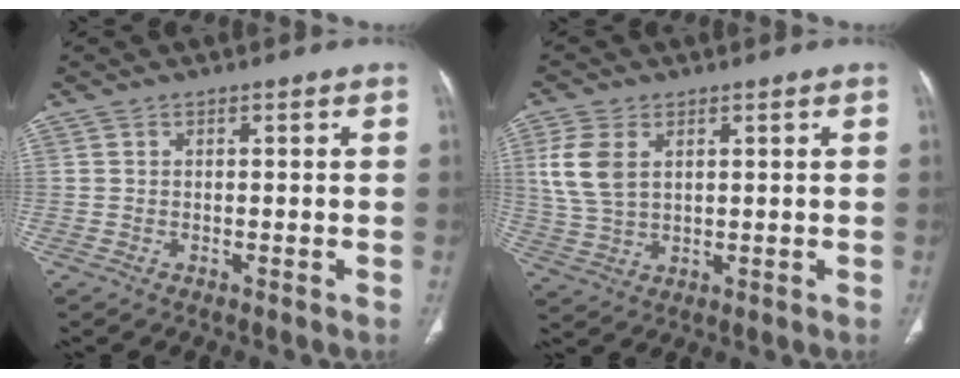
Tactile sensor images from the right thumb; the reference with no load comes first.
{"total": 8.0, "force": [2.3, 5.0, 5.8], "torque": [-0.129, -0.004, 0.053]}